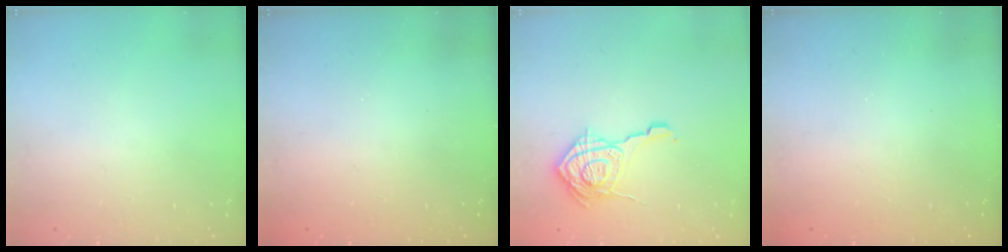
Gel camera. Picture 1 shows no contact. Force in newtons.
{"total": 2.3, "press": 2.2, "slide": 0.8}
{"total": 15.4, "press": 15.4, "slide": 0.7}
{"total": 2.5, "press": 2.4, "slide": 0.7}